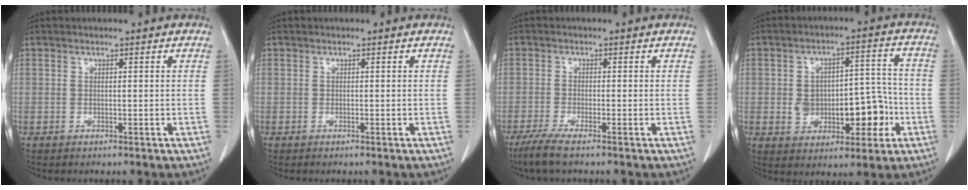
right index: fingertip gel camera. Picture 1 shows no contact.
{"total": 0.0}
{"total": 3.7, "force": [-2.7, 0.1, 2.6], "torque": [-0.055, -0.011, -0.056]}
{"total": 11.3, "force": [-2.2, 6.2, 9.2], "torque": [-0.128, 0.034, -0.018]}